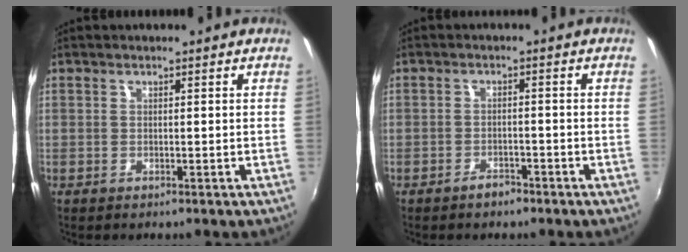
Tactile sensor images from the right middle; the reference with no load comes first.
{"total": 2.4, "force": [-2.0, 1.0, 0.8], "torque": [-0.021, 0.003, -0.030]}